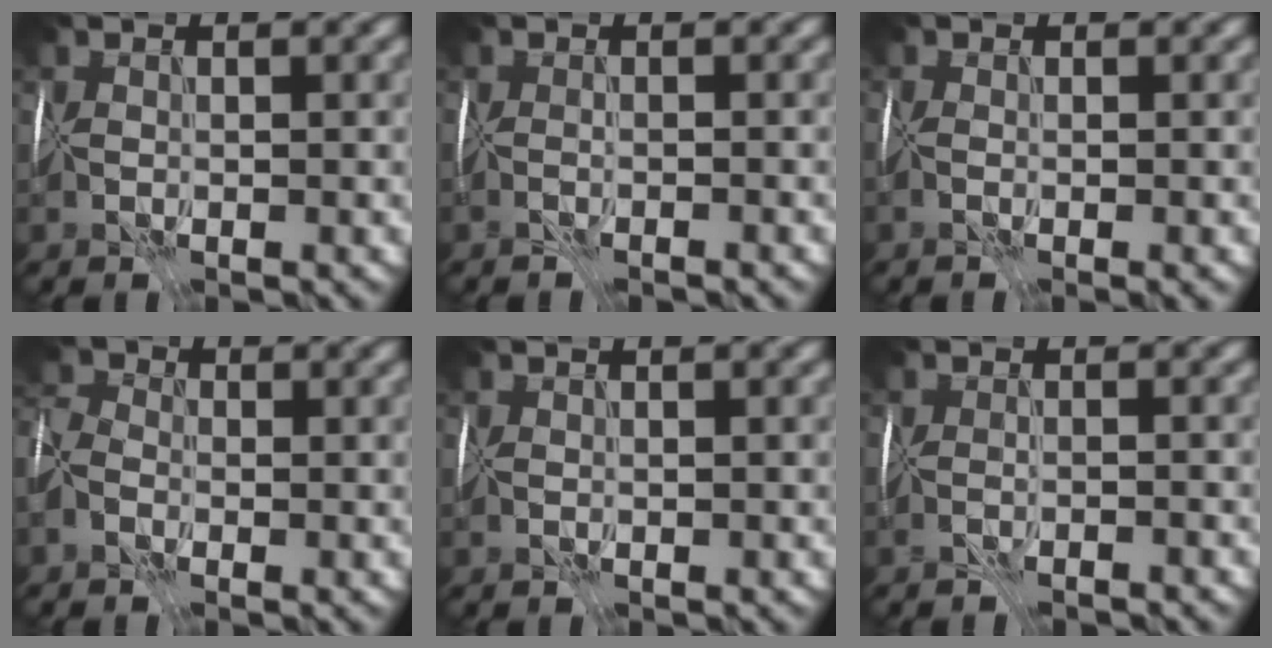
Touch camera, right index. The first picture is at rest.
{"total": 0.9, "force": [-0.8, -0.4, -0.1], "torque": [0.010, -0.003, -0.016]}
{"total": 1.0, "force": [-0.4, 0.0, 0.9], "torque": [-0.012, -0.006, -0.007]}
{"total": 3.0, "force": [-1.2, 2.2, 1.6], "torque": [-0.042, 0.001, -0.032]}
{"total": 0.5, "force": [0.2, 0.1, 0.5], "torque": [-0.006, 0.001, 0.007]}
{"total": 1.5, "force": [-1.5, -0.3, 0.1], "torque": [0.005, -0.001, -0.024]}